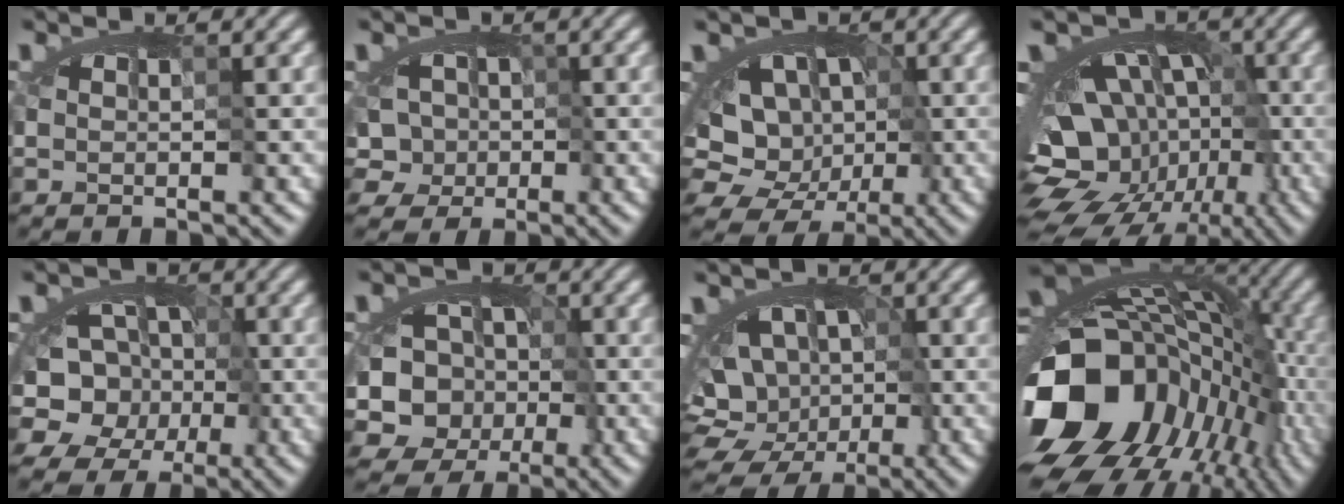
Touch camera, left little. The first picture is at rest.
{"total": 3.8, "force": [-1.2, 3.4, 1.1], "torque": [-0.003, 0.012, -0.039]}
{"total": 10.6, "force": [-2.1, 8.7, 5.6], "torque": [-0.053, 0.014, -0.056]}
{"total": 15.1, "force": [-6.6, 10.4, 8.7], "torque": [-0.113, -0.008, -0.095]}
{"total": 9.4, "force": [-5.4, 7.4, 2.2], "torque": [-0.008, -0.011, -0.103]}
{"total": 10.1, "force": [-5.6, 7.8, 3.0], "torque": [-0.023, -0.015, -0.092]}
{"total": 11.0, "force": [-3.1, 8.4, 6.5], "torque": [-0.065, 0.006, -0.063]}
{"total": 16.2, "force": [-7.5, 11.8, 8.3], "torque": [-0.158, -0.027, -0.127]}